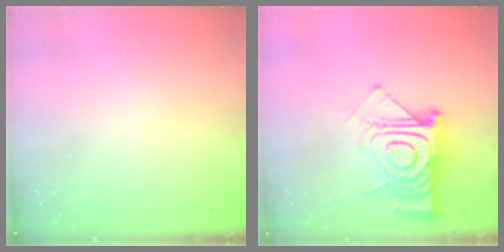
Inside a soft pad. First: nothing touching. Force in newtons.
{"total": 15.0, "press": 14.9, "slide": 1.3}